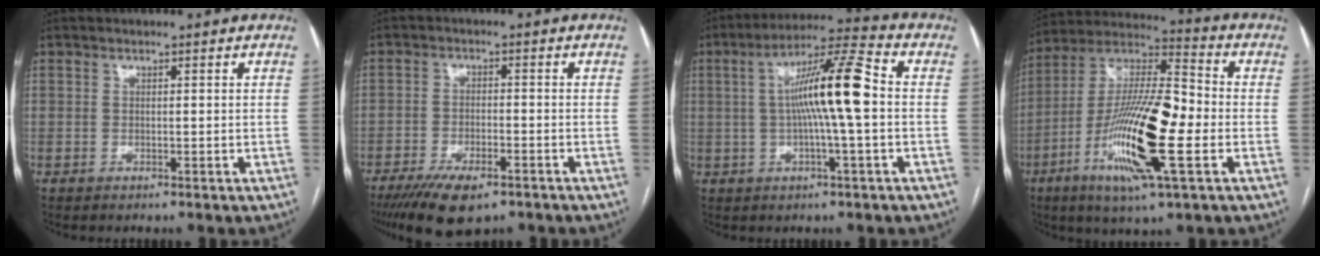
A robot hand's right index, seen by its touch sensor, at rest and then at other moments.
{"total": 9.9, "force": [-6.9, 3.3, 6.3], "torque": [-0.105, -0.014, -0.111]}
{"total": 11.9, "force": [0.3, 0.3, 11.9], "torque": [-0.211, 0.019, -0.001]}
{"total": 19.8, "force": [-5.2, 2.9, 18.9], "torque": [-0.374, -0.010, -0.096]}